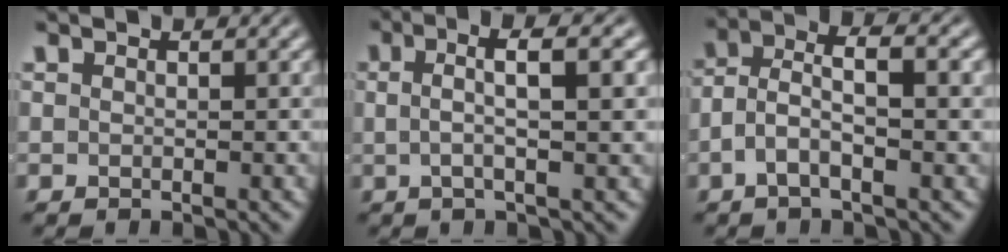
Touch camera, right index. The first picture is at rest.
{"total": 4.1, "force": [1.1, 0.1, 3.9], "torque": [-0.055, 0.013, 0.013]}
{"total": 3.6, "force": [-0.1, 1.5, 3.3], "torque": [-0.066, -0.013, 0.001]}